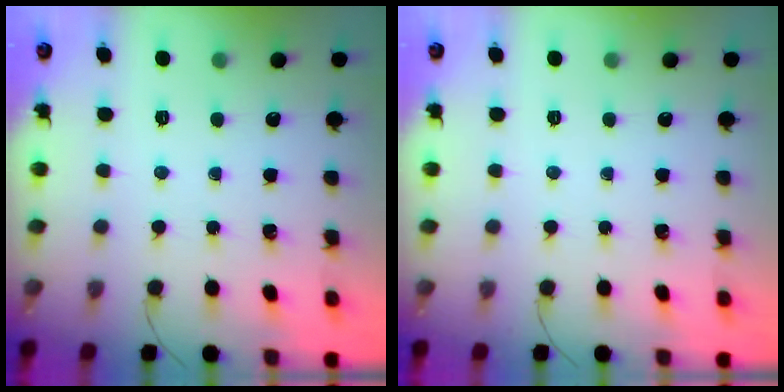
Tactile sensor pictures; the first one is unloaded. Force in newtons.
{"total": 0.0}